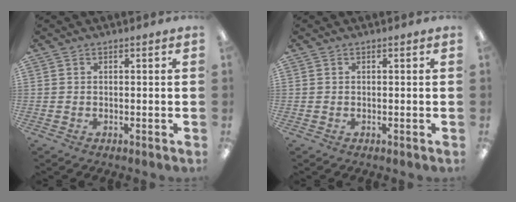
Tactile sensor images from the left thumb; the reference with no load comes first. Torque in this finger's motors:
{"motor_torque": [-0.02, 0.02, -0.01, -0.01, 0.00]}